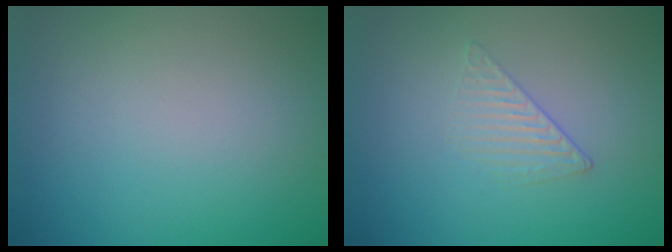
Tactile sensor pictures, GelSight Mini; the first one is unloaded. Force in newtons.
{"total": 1.3, "press": 0.4, "slide": 1.2}